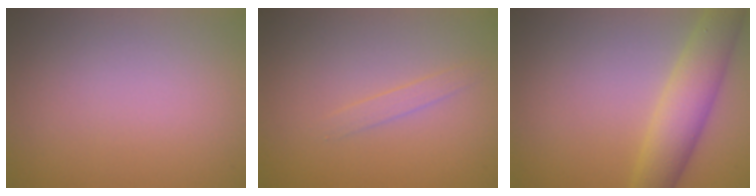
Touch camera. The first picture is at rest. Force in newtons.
{"total": 1.0, "press": 1.0, "slide": 0.1}
{"total": 5.2, "press": 5.2, "slide": 0.0}